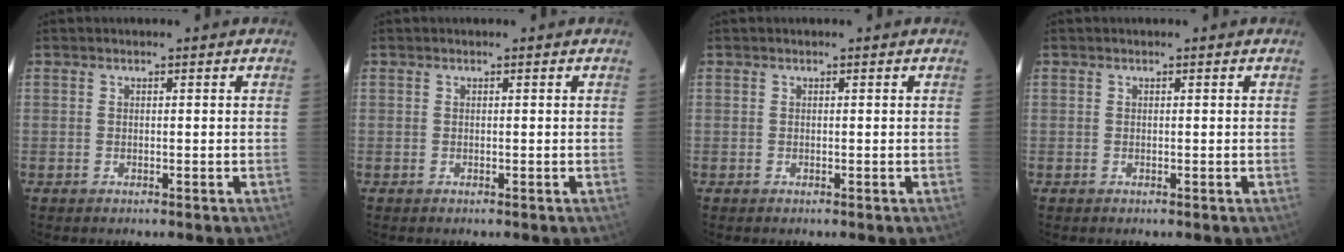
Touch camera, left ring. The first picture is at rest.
{"total": 0.0}
{"total": 0.0}
{"total": 0.0}